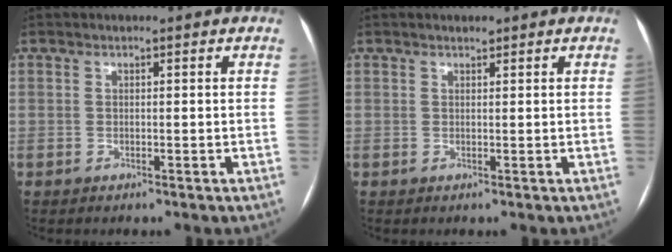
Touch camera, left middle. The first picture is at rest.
{"total": 0.7, "force": [0.6, 0.2, 0.3], "torque": [-0.011, 0.001, 0.010]}